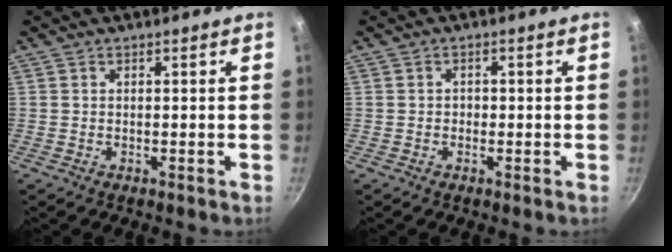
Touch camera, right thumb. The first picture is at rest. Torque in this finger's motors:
{"motor_torque": [-0.19, -0.13, -0.13, 0.43, -0.08]}